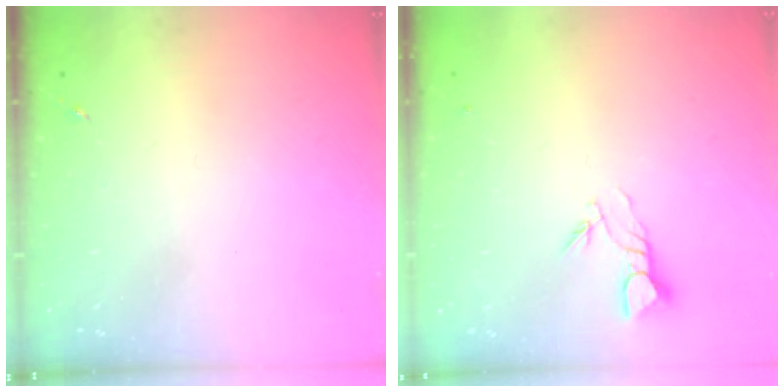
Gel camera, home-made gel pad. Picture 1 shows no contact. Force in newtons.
{"total": 3.4, "press": 3.4, "slide": 0.2}